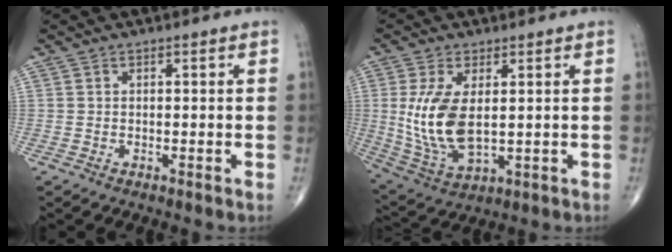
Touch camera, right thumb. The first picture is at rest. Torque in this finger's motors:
{"motor_torque": [-0.21, 0.66, 1.45, 0.27, 0.51]}